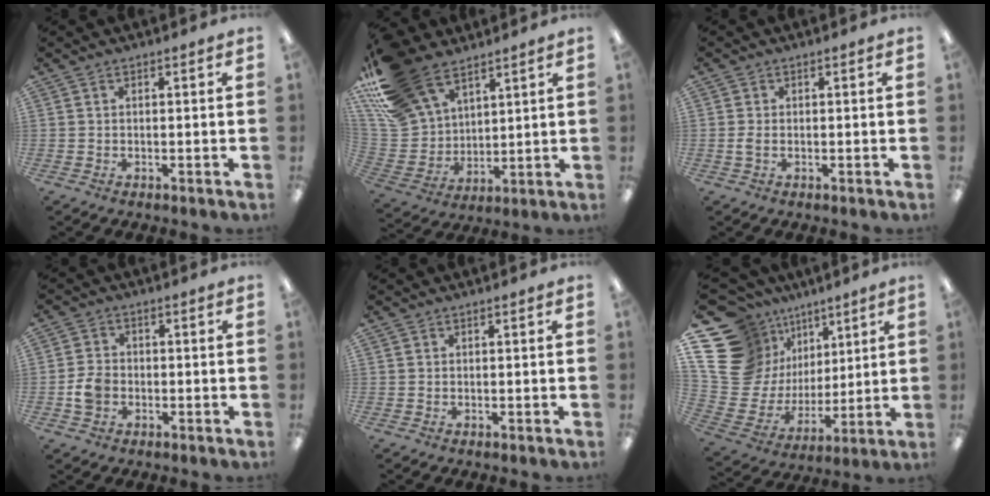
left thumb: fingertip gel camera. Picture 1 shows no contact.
{"total": 21.0, "force": [14.0, 12.1, 9.9], "torque": [-0.233, -0.066, 0.264]}
{"total": 1.6, "force": [-0.2, 0.9, 1.2], "torque": [-0.030, 0.000, -0.006]}
{"total": 4.8, "force": [-1.3, 3.8, 2.7], "torque": [-0.051, 0.007, -0.023]}
{"total": 0.0}
{"total": 19.9, "force": [9.1, 16.2, 7.2], "torque": [-0.159, -0.071, 0.197]}